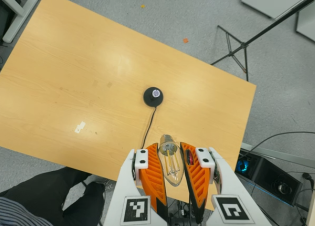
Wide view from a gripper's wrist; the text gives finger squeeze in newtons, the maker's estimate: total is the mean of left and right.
{"total": 22.6, "left": 24.8, "right": 20.5}